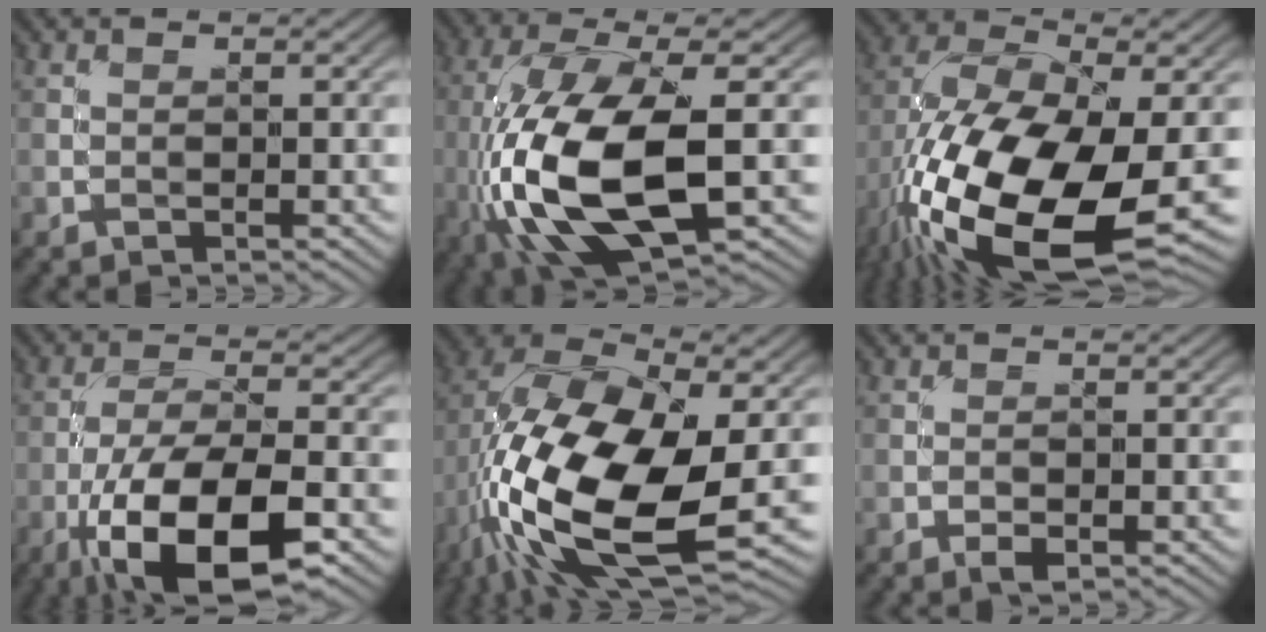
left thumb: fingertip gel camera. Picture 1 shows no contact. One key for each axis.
{"total": 14.5, "fx": -3.3, "fy": 5.5, "fz": 13.0, "tx": -0.300, "ty": -0.011, "tz": -0.061}
{"total": 19.3, "fx": -6.8, "fy": 8.9, "fz": 15.7, "tx": -0.341, "ty": -0.028, "tz": -0.119}
{"total": 13.6, "fx": -6.5, "fy": 4.8, "fz": 11.0, "tx": -0.210, "ty": -0.010, "tz": -0.122}
{"total": 18.3, "fx": -4.0, "fy": 9.2, "fz": 15.3, "tx": -0.332, "ty": -0.024, "tz": -0.072}
{"total": 1.2, "fx": -0.6, "fy": 0.5, "fz": 0.9, "tx": -0.013, "ty": 0.000, "tz": -0.013}